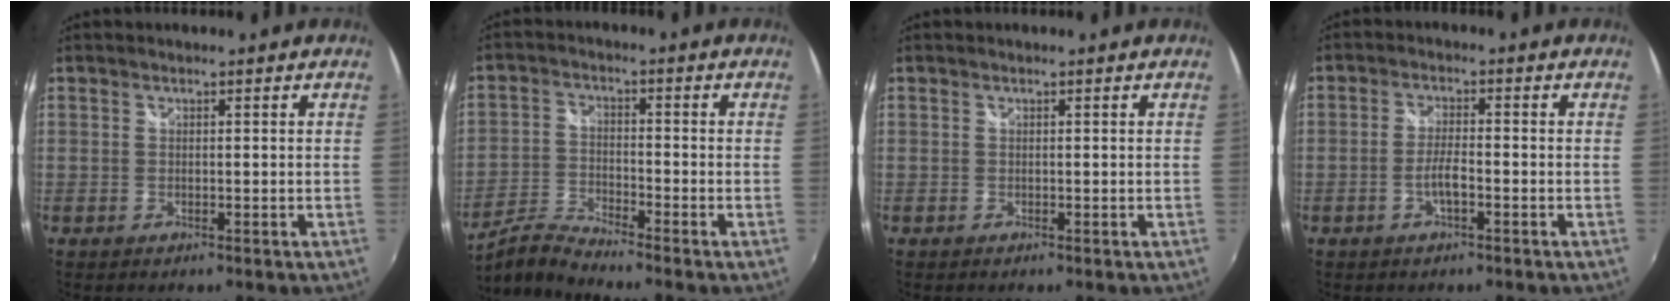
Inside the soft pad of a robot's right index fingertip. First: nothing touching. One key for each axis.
{"total": 5.4, "fx": -5.3, "fy": -0.1, "fz": 1.2, "tx": -0.036, "ty": 0.004, "tz": -0.116}
{"total": 0.0}
{"total": 3.3, "fx": -1.5, "fy": 0.7, "fz": 2.9, "tx": -0.062, "ty": 0.001, "tz": -0.029}